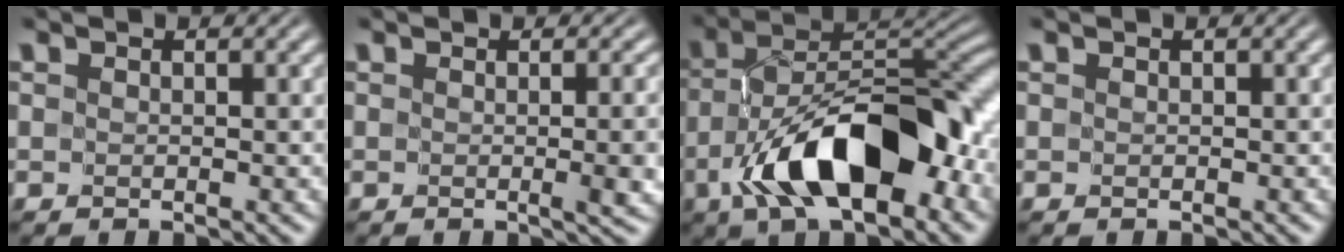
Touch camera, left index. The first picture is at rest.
{"total": 3.4, "force": [-0.3, 0.8, 3.3], "torque": [-0.032, -0.004, -0.002]}
{"total": 12.0, "force": [-5.2, 5.4, 9.3], "torque": [-0.153, 0.004, -0.093]}
{"total": 0.0}